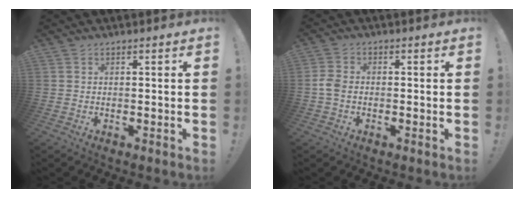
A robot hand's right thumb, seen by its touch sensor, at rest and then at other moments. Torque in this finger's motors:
{"motor_torque": [0.21, 0.43, -0.04, -0.26, 0.14]}